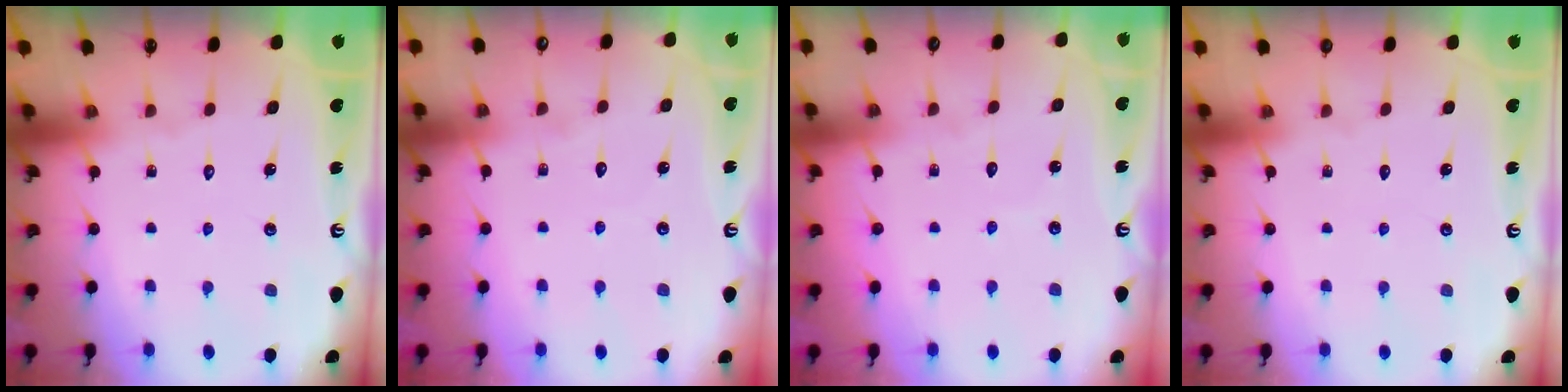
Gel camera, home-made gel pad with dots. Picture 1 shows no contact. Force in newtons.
{"total": 2.0, "press": 2.0, "slide": 0.2}
{"total": 2.0, "press": 2.0, "slide": 0.1}
{"total": 0.0}